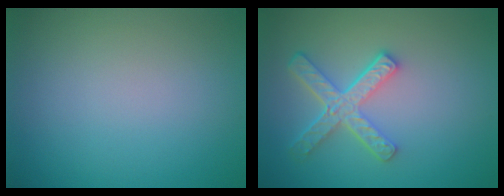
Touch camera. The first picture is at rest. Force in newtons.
{"total": 4.7, "press": 3.5, "slide": 3.0}